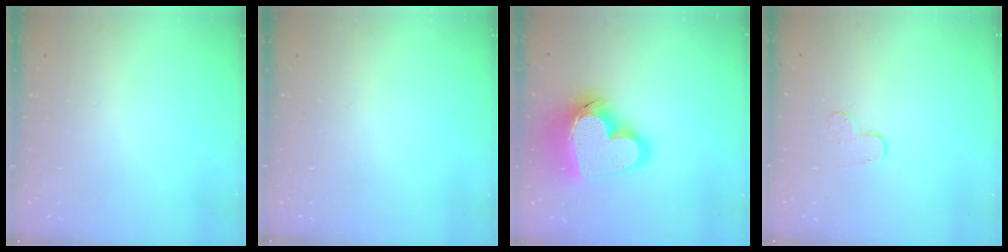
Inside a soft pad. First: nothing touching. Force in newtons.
{"total": 0.0}
{"total": 23.0, "press": 22.9, "slide": 2.3}
{"total": 4.5, "press": 4.5, "slide": 0.4}